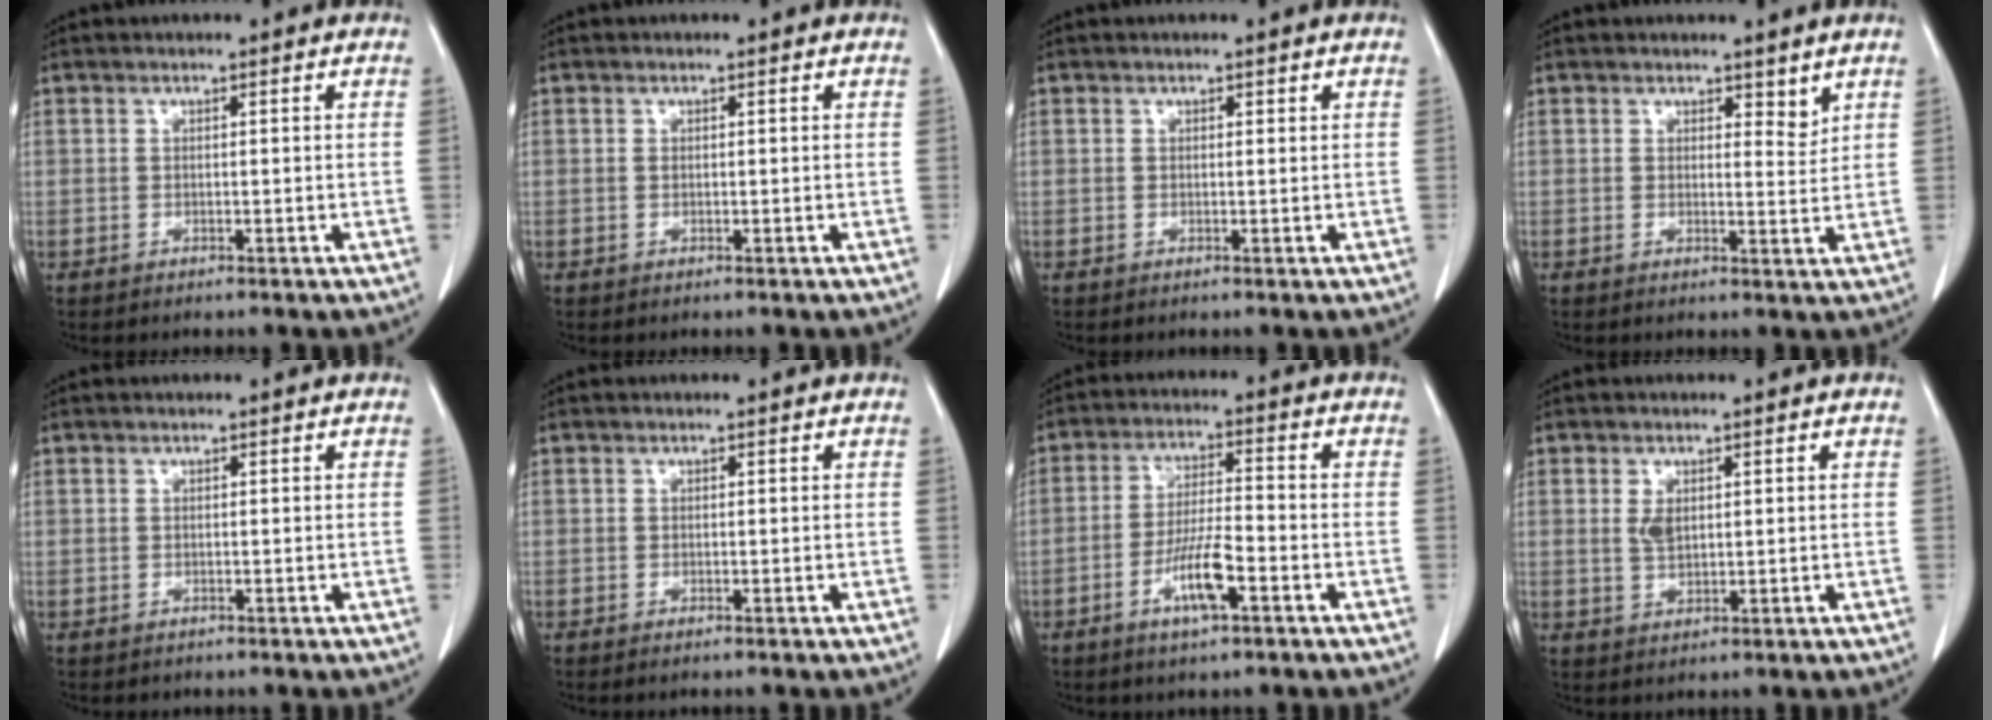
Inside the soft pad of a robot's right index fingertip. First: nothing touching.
{"total": 0.6, "force": [0.2, 0.3, 0.4], "torque": [-0.010, -0.002, 0.004]}
{"total": 0.5, "force": [0.4, 0.3, 0.2], "torque": [-0.002, -0.004, 0.004]}
{"total": 3.0, "force": [2.3, 1.3, 1.4], "torque": [-0.013, -0.013, 0.034]}
{"total": 0.6, "force": [0.2, 0.6, 0.0], "torque": [0.007, 0.002, 0.000]}
{"total": 0.0}
{"total": 7.8, "force": [-3.4, 1.3, 6.9], "torque": [-0.133, -0.003, -0.060]}
{"total": 3.1, "force": [0.8, 1.6, 2.5], "torque": [-0.050, 0.000, 0.021]}